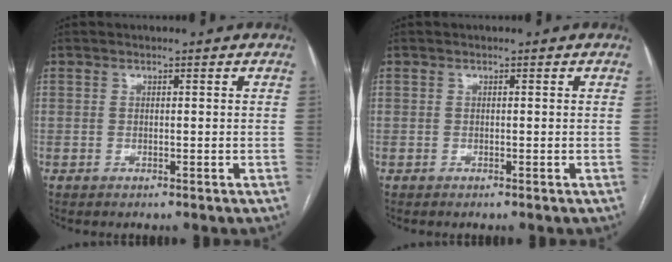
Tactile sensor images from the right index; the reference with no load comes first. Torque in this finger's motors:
{"motor_torque": [0.08, 0.04, -0.04, -0.01]}